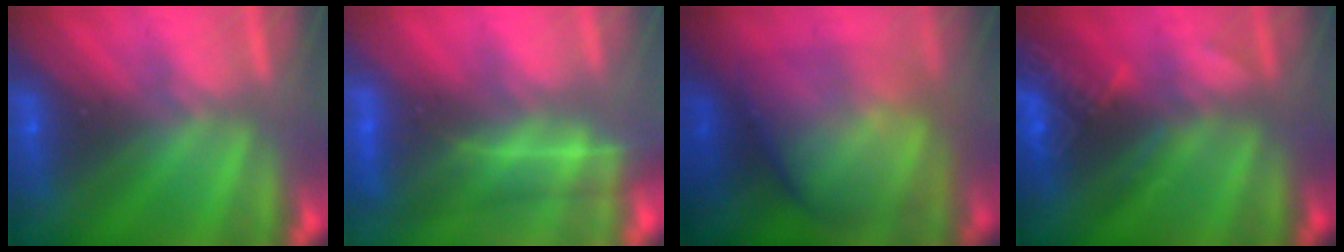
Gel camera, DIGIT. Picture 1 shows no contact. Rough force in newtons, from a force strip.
{"total": 3.8}
{"total": 7.3}
{"total": 2.9}